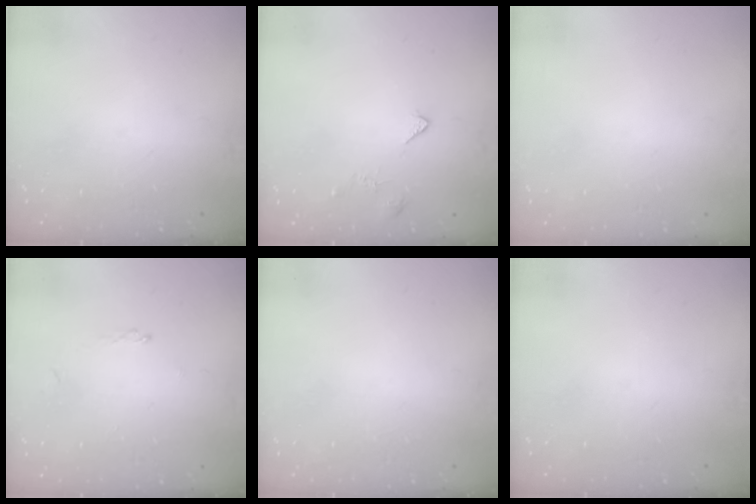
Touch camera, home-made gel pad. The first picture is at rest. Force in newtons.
{"total": 2.1, "press": 2.0, "slide": 0.4}
{"total": 2.0, "press": 2.0, "slide": 0.1}
{"total": 0.0}
{"total": 2.0, "press": 2.0, "slide": 0.1}
{"total": 0.0}